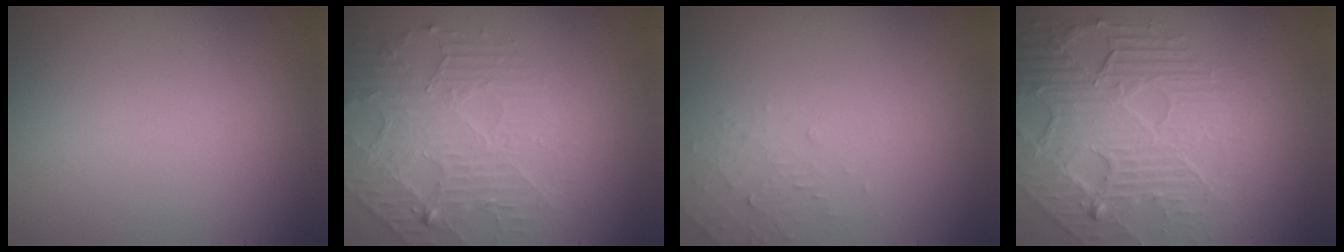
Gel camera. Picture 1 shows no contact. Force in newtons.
{"total": 4.7, "press": 3.4, "slide": 3.2}
{"total": 1.4, "press": 1.4, "slide": 0.2}
{"total": 7.3, "press": 5.3, "slide": 5.1}